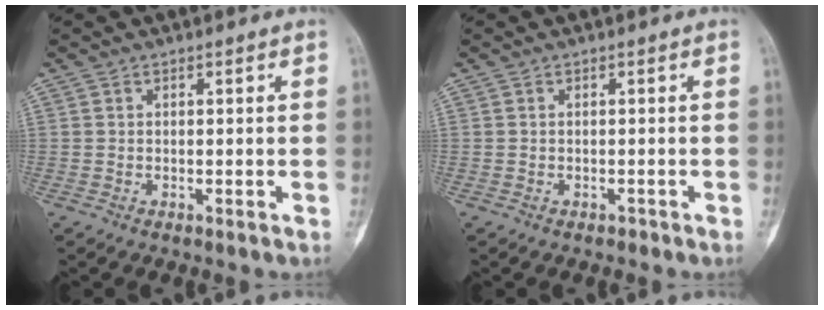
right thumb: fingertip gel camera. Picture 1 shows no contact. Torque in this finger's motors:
{"motor_torque": [0.36, -0.24, 0.18, 0.01, -0.02]}